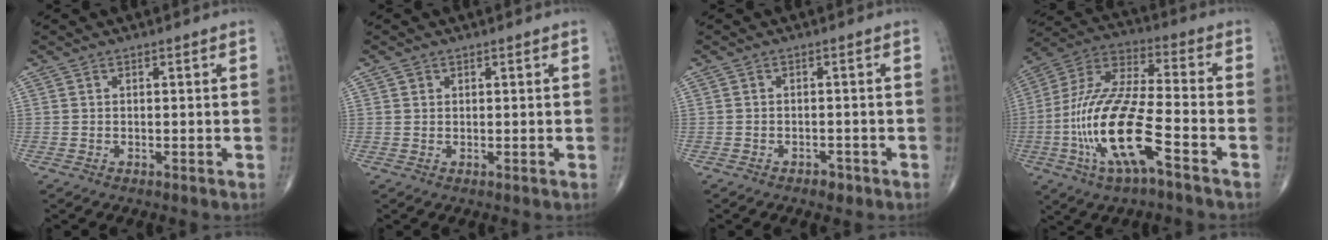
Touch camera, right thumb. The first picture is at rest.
{"total": 0.8, "force": [0.4, 0.7, 0.1], "torque": [0.005, -0.001, 0.005]}
{"total": 1.9, "force": [-1.3, 1.1, 0.8], "torque": [-0.007, 0.004, -0.017]}
{"total": 19.4, "force": [-6.8, 5.5, 17.3], "torque": [-0.373, 0.031, -0.126]}